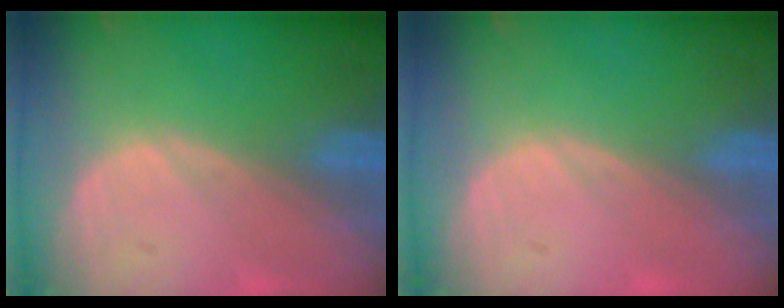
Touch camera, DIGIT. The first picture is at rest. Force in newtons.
{"total": 0.0}